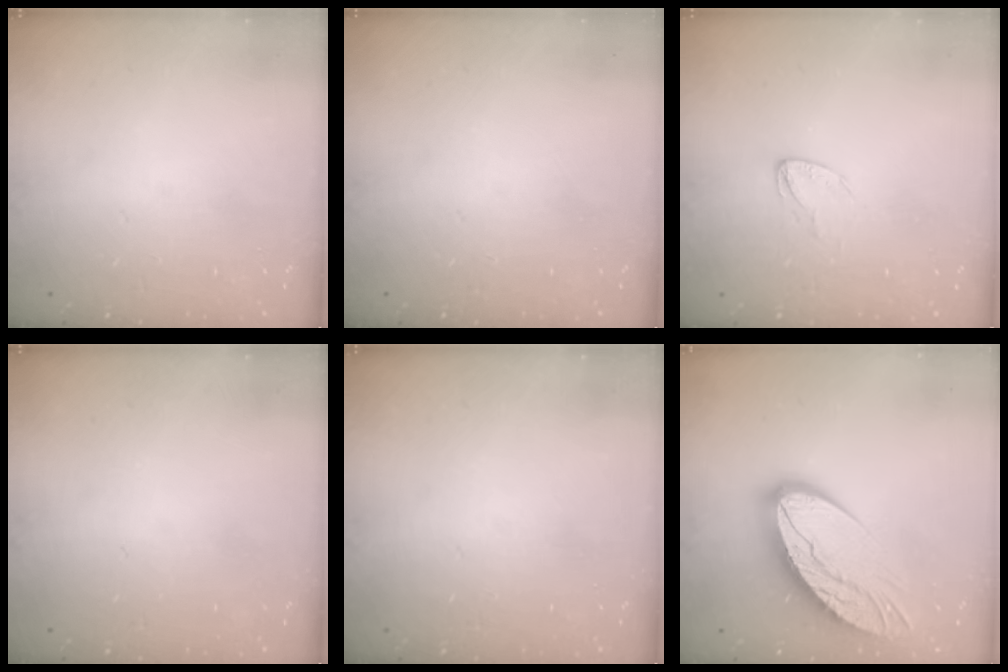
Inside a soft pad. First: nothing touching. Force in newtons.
{"total": 0.0}
{"total": 3.3, "press": 3.3, "slide": 0.2}
{"total": 0.0}
{"total": 0.0}
{"total": 14.5, "press": 14.5, "slide": 1.3}